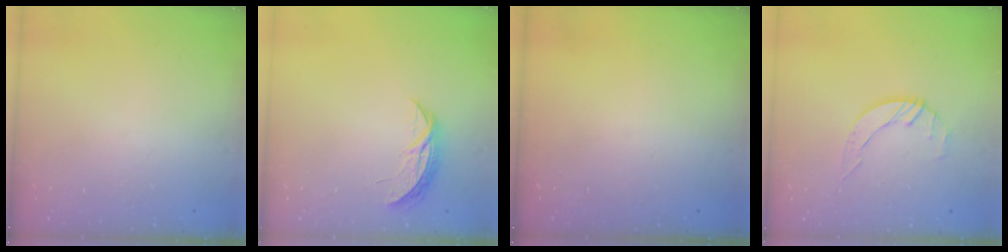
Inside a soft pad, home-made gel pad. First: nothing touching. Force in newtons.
{"total": 5.8, "press": 5.8, "slide": 0.6}
{"total": 0.0}
{"total": 2.7, "press": 2.7, "slide": 0.3}